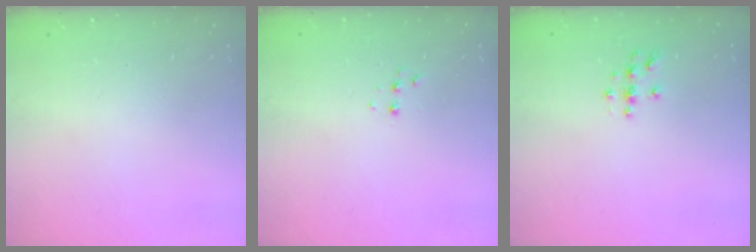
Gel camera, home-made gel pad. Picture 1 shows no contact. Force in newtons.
{"total": 4.7, "press": 4.6, "slide": 0.8}
{"total": 3.9, "press": 3.9, "slide": 0.4}